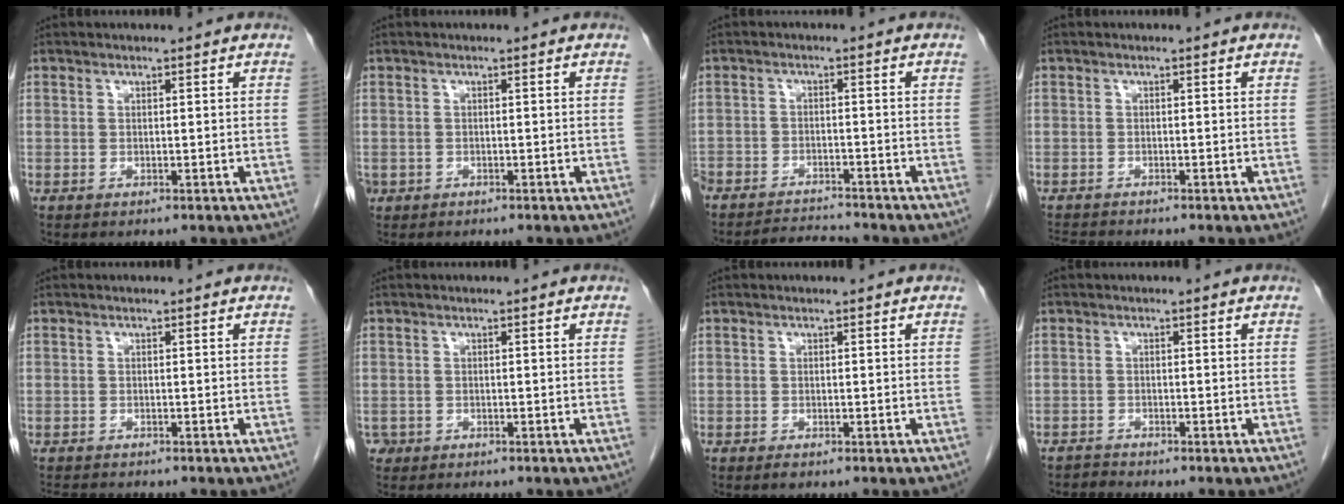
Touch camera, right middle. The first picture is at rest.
{"total": 1.1, "force": [-0.7, 0.9, 0.2], "torque": [-0.011, 0.003, -0.010]}
{"total": 5.4, "force": [-5.4, 0.4, 0.0], "torque": [0.001, -0.002, -0.094]}
{"total": 2.4, "force": [-2.4, -0.2, 0.3], "torque": [-0.009, -0.013, -0.043]}
{"total": 3.0, "force": [-2.8, 0.6, 0.9], "torque": [-0.014, -0.008, -0.044]}
{"total": 1.1, "force": [-0.8, 0.8, 0.0], "torque": [-0.006, 0.003, -0.012]}
{"total": 0.6, "force": [-0.5, 0.2, 0.3], "torque": [-0.006, -0.001, -0.005]}
{"total": 1.3, "force": [-1.2, -0.1, -0.6], "torque": [0.013, -0.007, -0.025]}